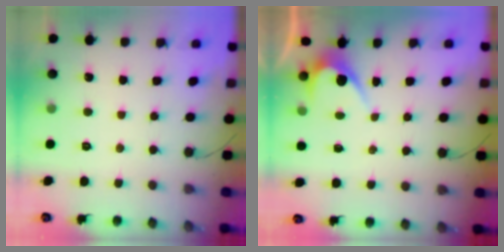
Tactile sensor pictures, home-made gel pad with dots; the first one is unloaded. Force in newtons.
{"total": 2.8, "press": 2.8, "slide": 0.2}